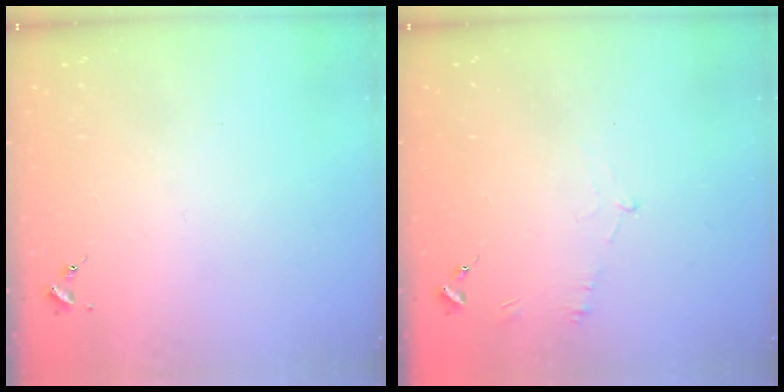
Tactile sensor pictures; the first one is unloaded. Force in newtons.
{"total": 4.5, "press": 4.2, "slide": 1.4}